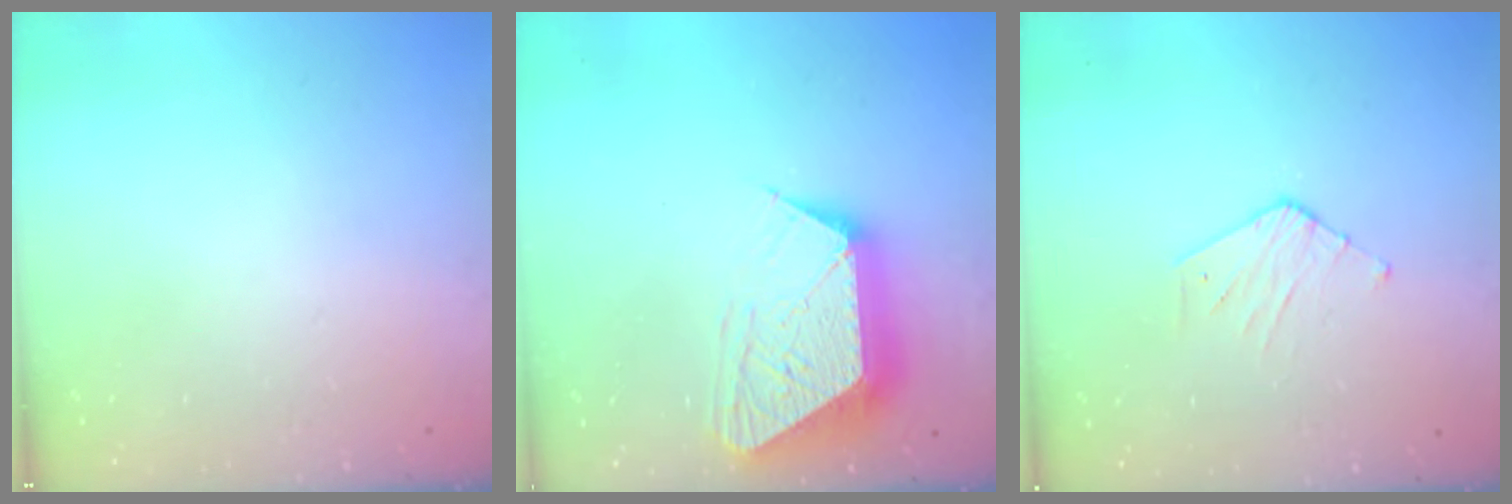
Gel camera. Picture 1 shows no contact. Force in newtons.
{"total": 16.4, "press": 16.3, "slide": 1.1}
{"total": 3.0, "press": 3.0, "slide": 0.3}